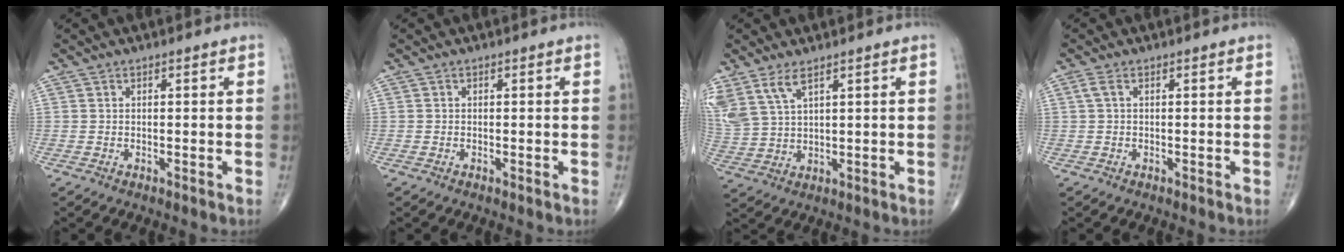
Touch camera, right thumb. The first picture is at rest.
{"total": 0.0}
{"total": 8.0, "force": [4.9, 3.3, 5.4], "torque": [-0.130, -0.009, 0.113]}
{"total": 1.4, "force": [0.3, 0.5, 1.2], "torque": [-0.035, 0.008, 0.005]}